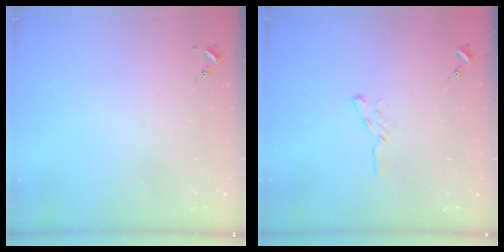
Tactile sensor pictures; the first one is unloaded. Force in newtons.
{"total": 4.4, "press": 4.4, "slide": 0.5}